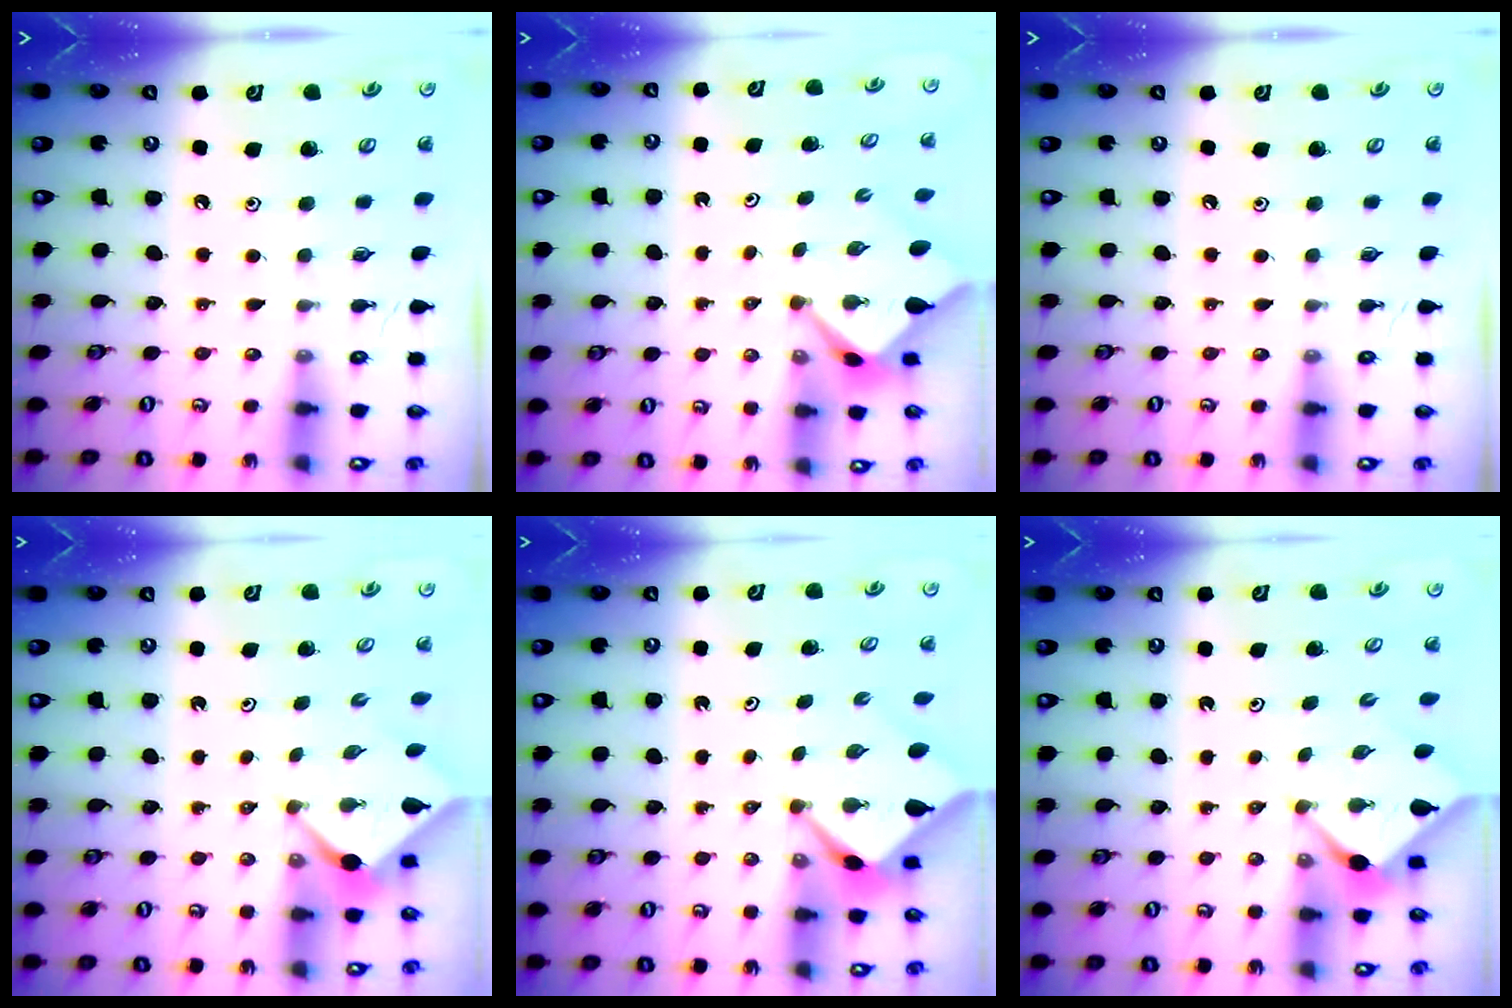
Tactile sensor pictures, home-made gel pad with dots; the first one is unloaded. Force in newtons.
{"total": 2.4, "press": 2.4, "slide": 0.2}
{"total": 0.0}
{"total": 2.3, "press": 2.3, "slide": 0.2}
{"total": 2.5, "press": 2.5, "slide": 0.3}
{"total": 2.9, "press": 2.9, "slide": 0.4}